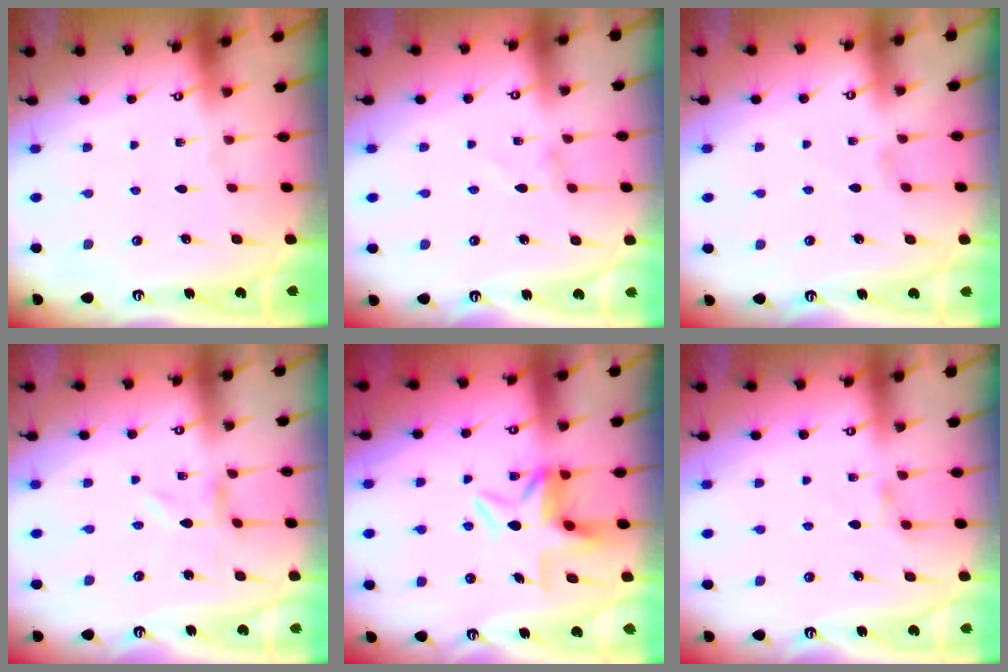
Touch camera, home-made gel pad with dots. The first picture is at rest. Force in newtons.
{"total": 0.0}
{"total": 1.0, "press": 0.9, "slide": 0.4}
{"total": 0.0}
{"total": 5.9, "press": 5.5, "slide": 2.1}
{"total": 2.5, "press": 2.5, "slide": 0.5}